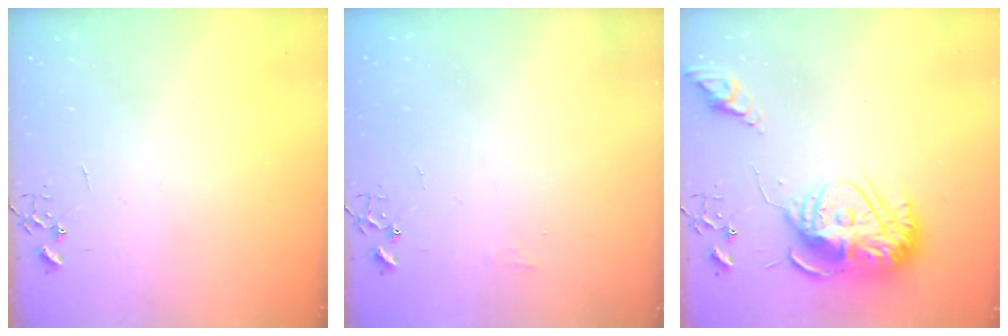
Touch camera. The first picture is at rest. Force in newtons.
{"total": 5.1, "press": 5.1, "slide": 0.7}
{"total": 17.0, "press": 16.9, "slide": 1.5}